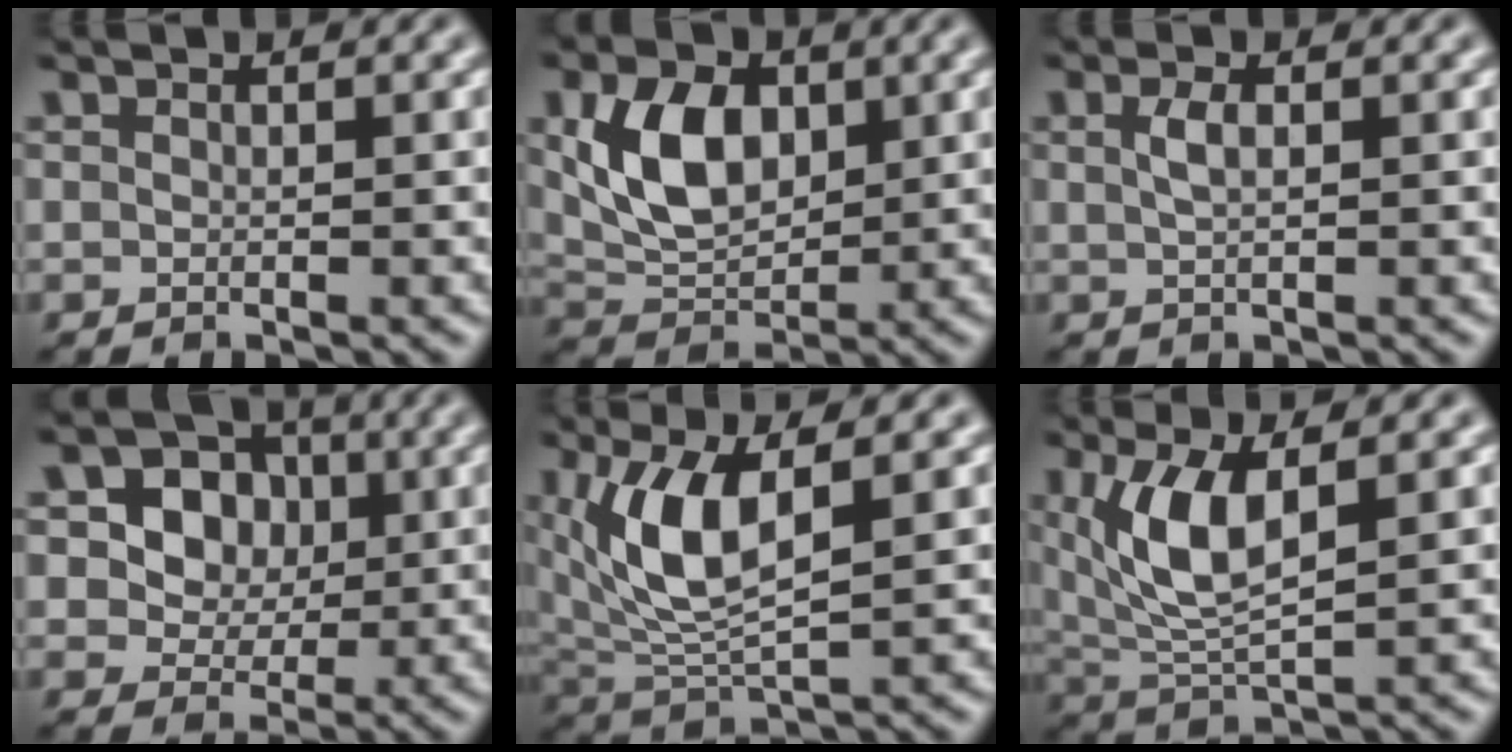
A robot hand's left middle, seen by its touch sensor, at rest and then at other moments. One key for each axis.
{"total": 6.5, "fx": 1.6, "fy": 4.4, "fz": 4.6, "tx": -0.096, "ty": 0.002, "tz": 0.031}
{"total": 1.5, "fx": 0.4, "fy": 0.5, "fz": 1.3, "tx": -0.031, "ty": 0.004, "tz": 0.008}
{"total": 8.4, "fx": 2.9, "fy": 6.9, "fz": 3.8, "tx": -0.077, "ty": 0.023, "tz": 0.040}
{"total": 6.7, "fx": 2.0, "fy": 2.8, "fz": 5.8, "tx": -0.131, "ty": -0.005, "tz": 0.043}
{"total": 5.8, "fx": 1.9, "fy": 2.3, "fz": 5.1, "tx": -0.114, "ty": -0.005, "tz": 0.043}